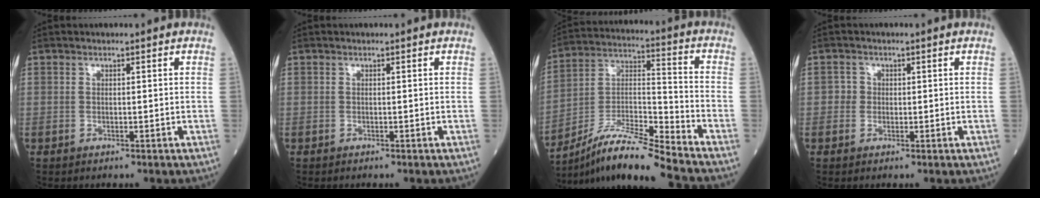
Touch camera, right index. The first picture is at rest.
{"total": 0.0}
{"total": 14.0, "force": [-12.3, -0.9, 6.6], "torque": [-0.123, 0.012, -0.222]}
{"total": 1.5, "force": [-0.1, 1.4, 0.3], "torque": [0.003, 0.005, -0.006]}